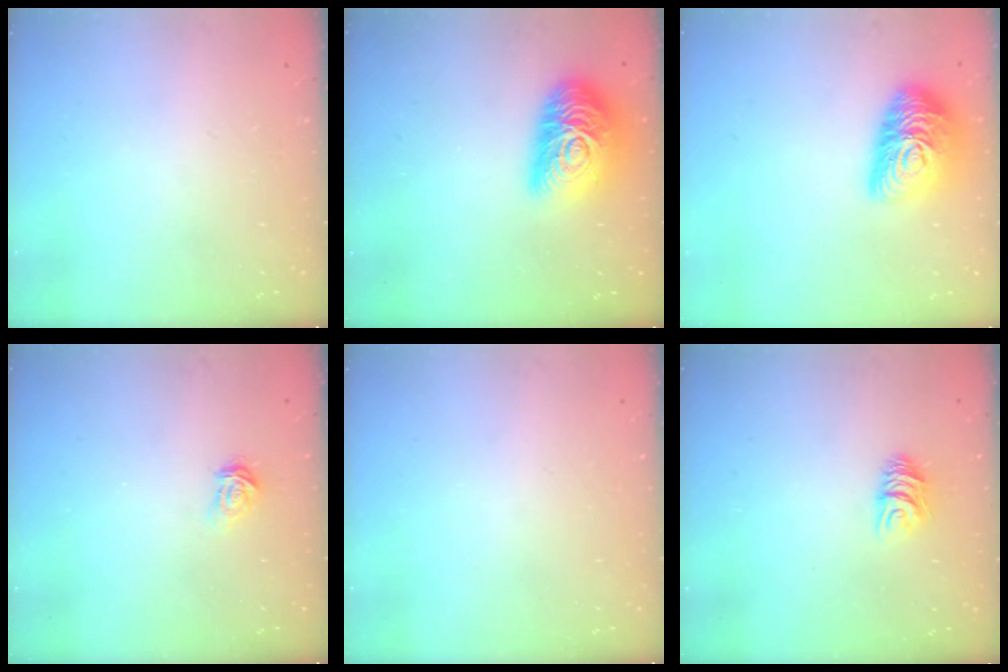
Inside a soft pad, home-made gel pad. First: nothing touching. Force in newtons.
{"total": 18.2, "press": 18.1, "slide": 1.1}
{"total": 16.3, "press": 16.3, "slide": 1.1}
{"total": 3.0, "press": 3.0, "slide": 0.3}
{"total": 0.0}
{"total": 6.8, "press": 6.8, "slide": 0.2}